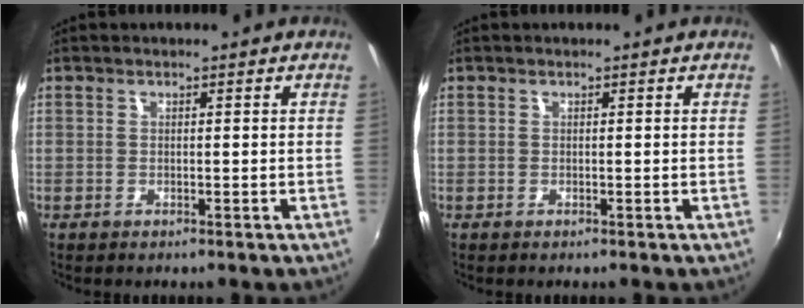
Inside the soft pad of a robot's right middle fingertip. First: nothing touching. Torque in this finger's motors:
{"motor_torque": [-0.06, 0.14, -0.01, 0.00]}